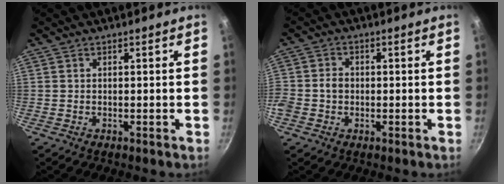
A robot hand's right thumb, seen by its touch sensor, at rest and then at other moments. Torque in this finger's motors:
{"motor_torque": [0.89, 0.61, 0.44, 0.07, 0.03]}